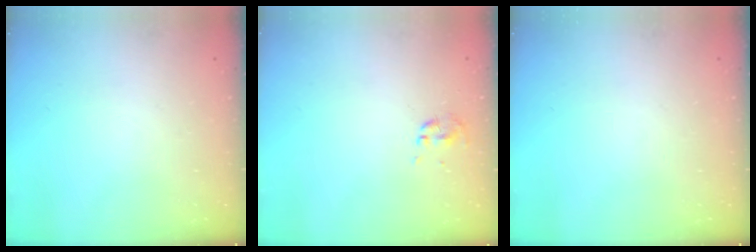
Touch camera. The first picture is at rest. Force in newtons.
{"total": 0.0}
{"total": 0.0}